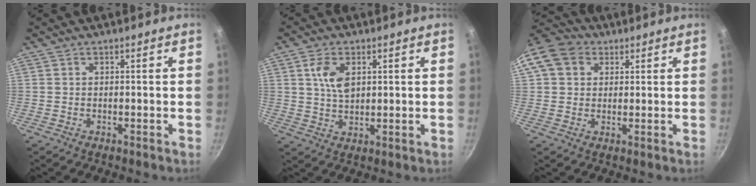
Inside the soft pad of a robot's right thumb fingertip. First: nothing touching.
{"total": 6.2, "force": [1.9, 3.5, 4.8], "torque": [-0.086, -0.005, 0.037]}
{"total": 11.1, "force": [3.5, 9.1, 5.4], "torque": [-0.091, 0.023, 0.047]}